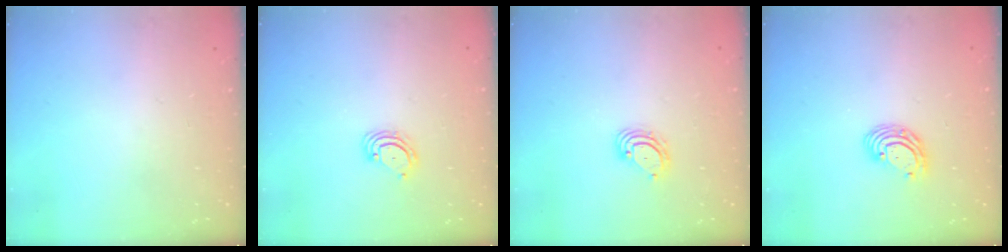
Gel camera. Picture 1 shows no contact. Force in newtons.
{"total": 4.5, "press": 4.5, "slide": 0.3}
{"total": 5.0, "press": 4.9, "slide": 0.4}
{"total": 6.4, "press": 6.3, "slide": 1.2}